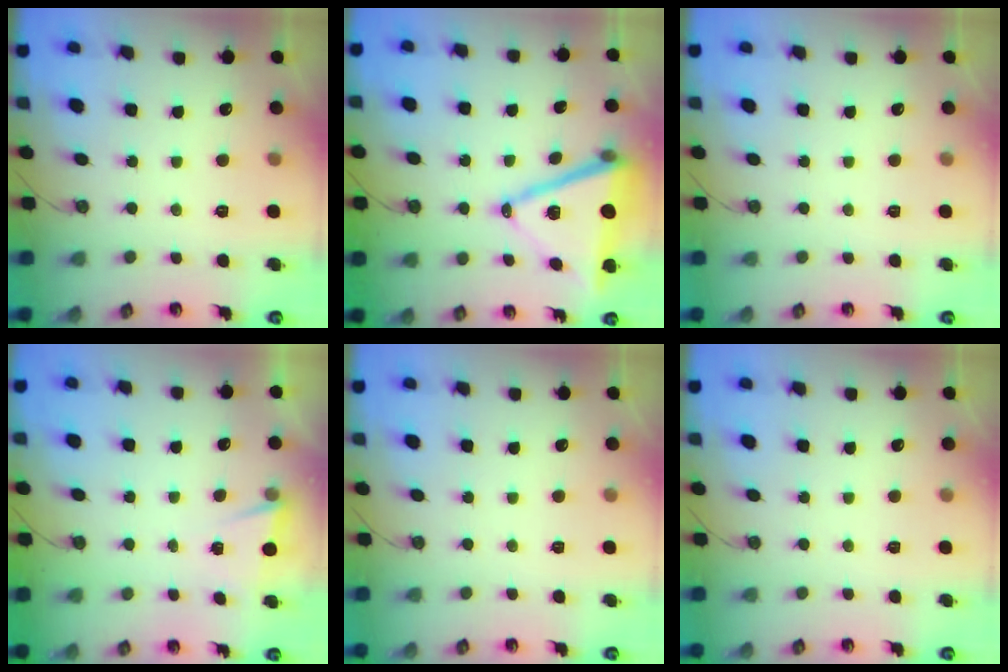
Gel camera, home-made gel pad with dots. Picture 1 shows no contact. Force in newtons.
{"total": 15.1, "press": 14.6, "slide": 4.0}
{"total": 0.0}
{"total": 2.8, "press": 2.6, "slide": 1.0}
{"total": 0.0}
{"total": 0.0}